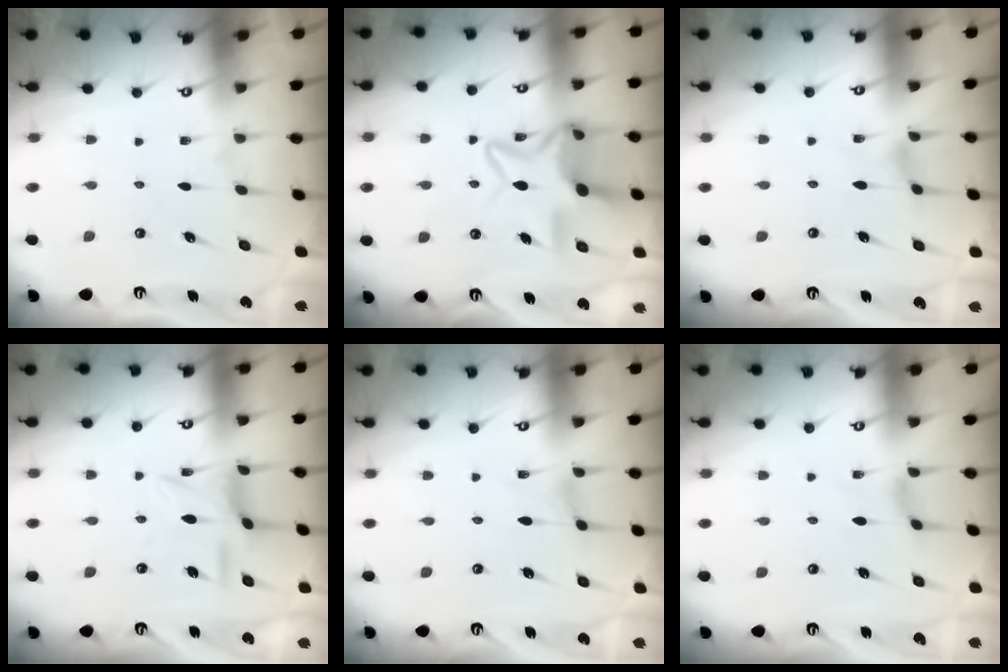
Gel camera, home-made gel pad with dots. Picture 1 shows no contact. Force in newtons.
{"total": 11.5, "press": 11.5, "slide": 1.0}
{"total": 0.8, "press": 0.8, "slide": 0.2}
{"total": 7.0, "press": 7.0, "slide": 0.4}
{"total": 0.0}
{"total": 0.0}